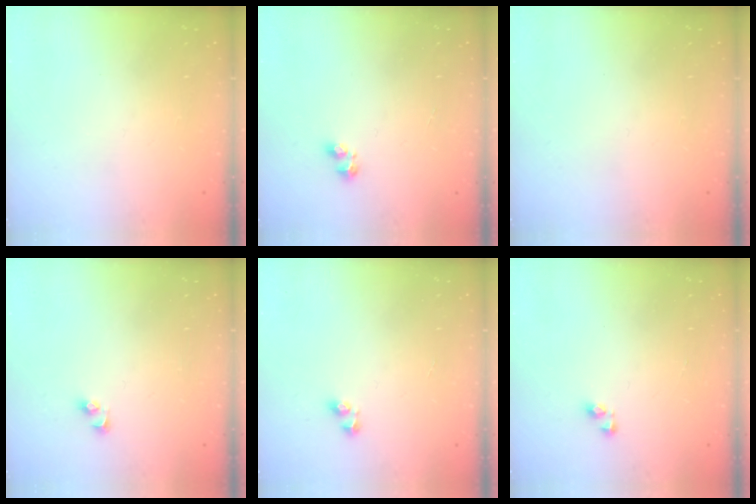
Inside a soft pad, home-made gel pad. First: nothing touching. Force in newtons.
{"total": 2.4, "press": 2.3, "slide": 0.8}
{"total": 0.0}
{"total": 2.3, "press": 2.3, "slide": 0.2}
{"total": 2.5, "press": 2.2, "slide": 1.3}
{"total": 3.4, "press": 3.4, "slide": 0.2}